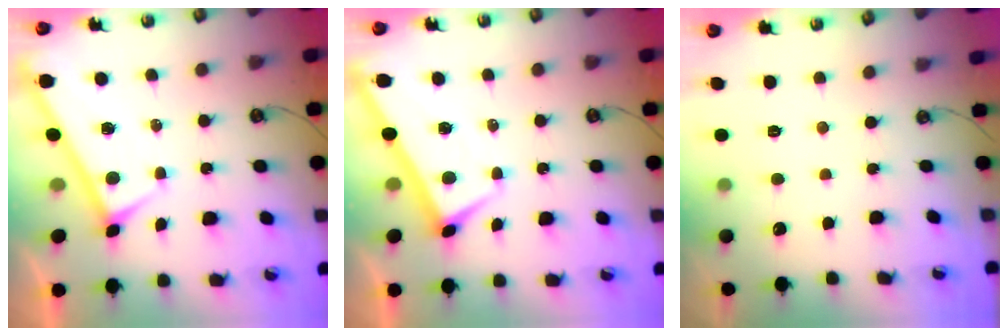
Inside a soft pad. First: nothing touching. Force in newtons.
{"total": 2.7, "press": 2.6, "slide": 0.3}
{"total": 0.0}